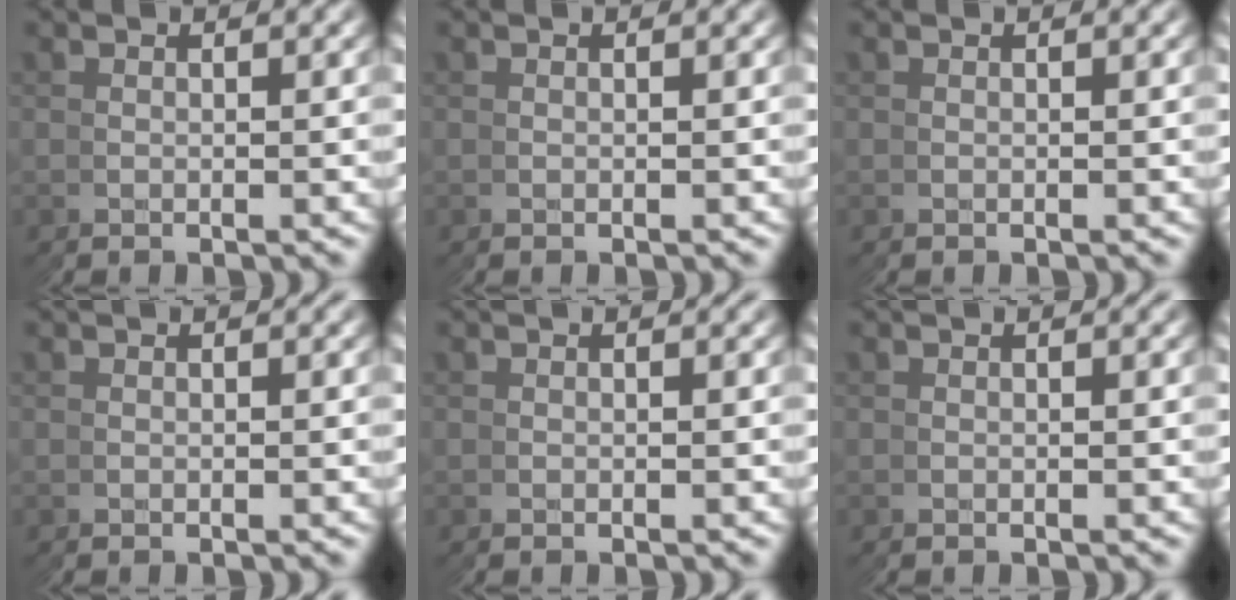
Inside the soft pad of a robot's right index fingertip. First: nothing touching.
{"total": 0.0}
{"total": 0.0}
{"total": 0.0}
{"total": 0.0}
{"total": 0.0}